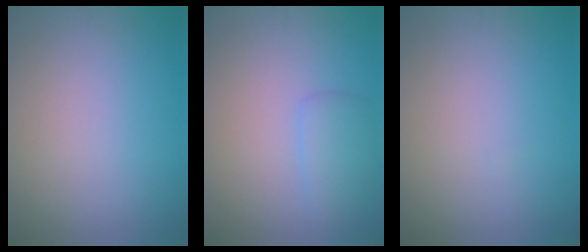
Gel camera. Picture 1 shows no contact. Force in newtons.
{"total": 1.9, "press": 1.9, "slide": 0.1}
{"total": 0.0}